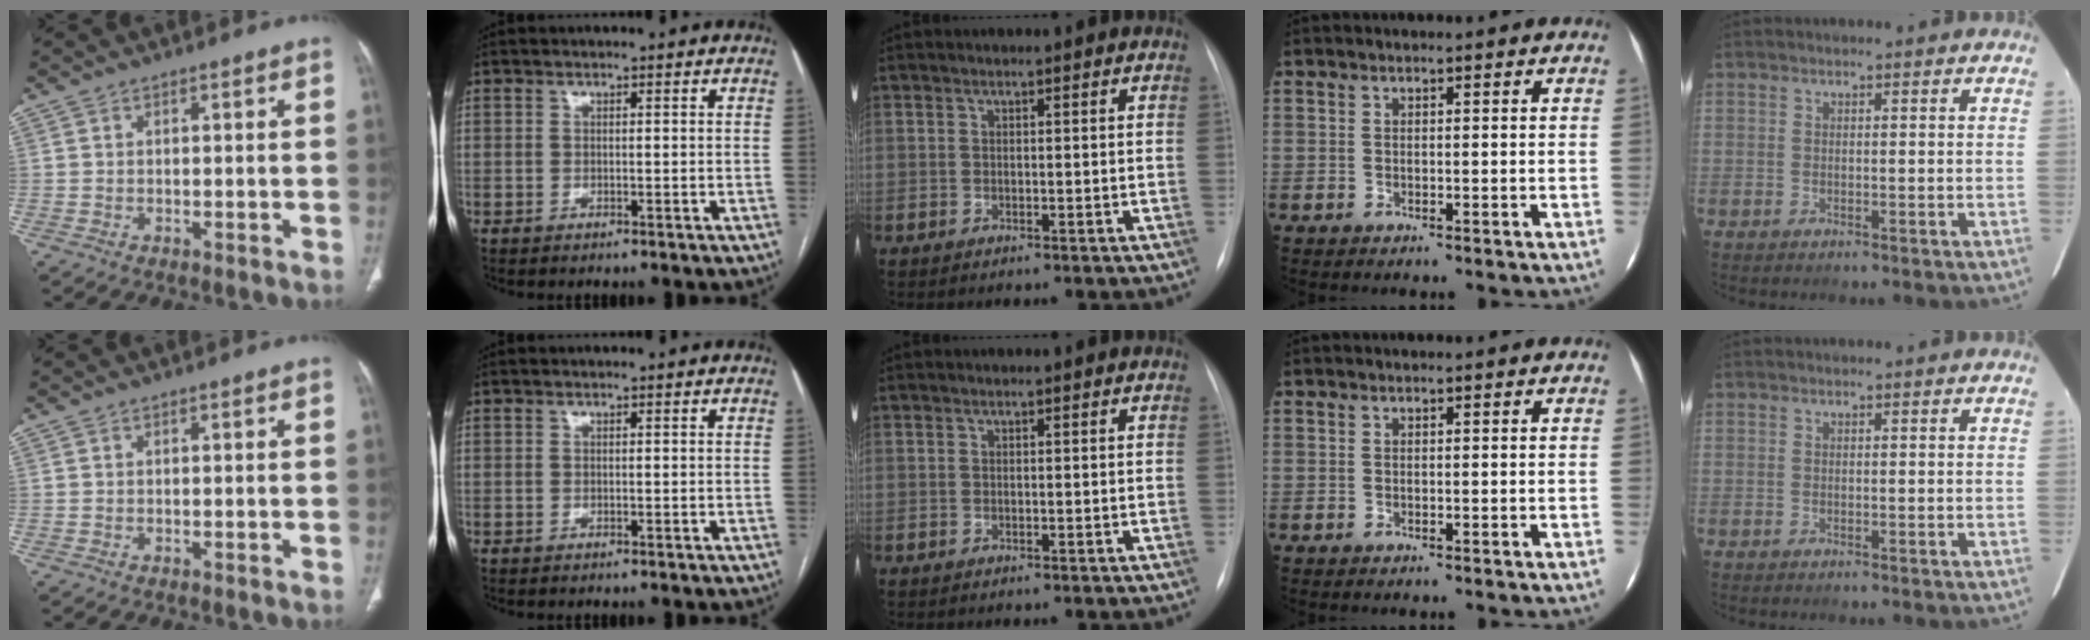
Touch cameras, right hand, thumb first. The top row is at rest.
{}